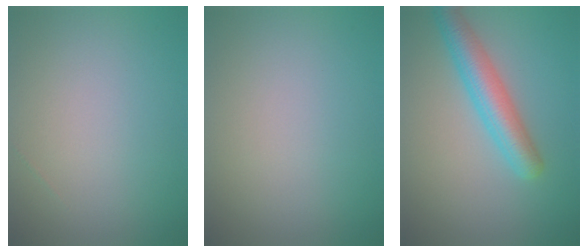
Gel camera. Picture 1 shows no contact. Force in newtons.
{"total": 0.0}
{"total": 4.5, "press": 4.5, "slide": 0.2}